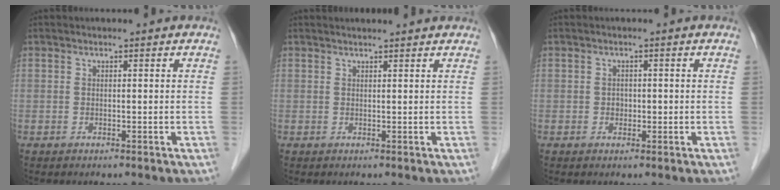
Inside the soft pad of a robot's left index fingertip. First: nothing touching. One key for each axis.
{"total": 3.5, "fx": 3.4, "fy": 0.1, "fz": 0.9, "tx": -0.014, "ty": 0.016, "tz": 0.040}
{"total": 1.1, "fx": -0.3, "fy": 1.0, "fz": 0.5, "tx": -0.008, "ty": -0.001, "tz": -0.004}